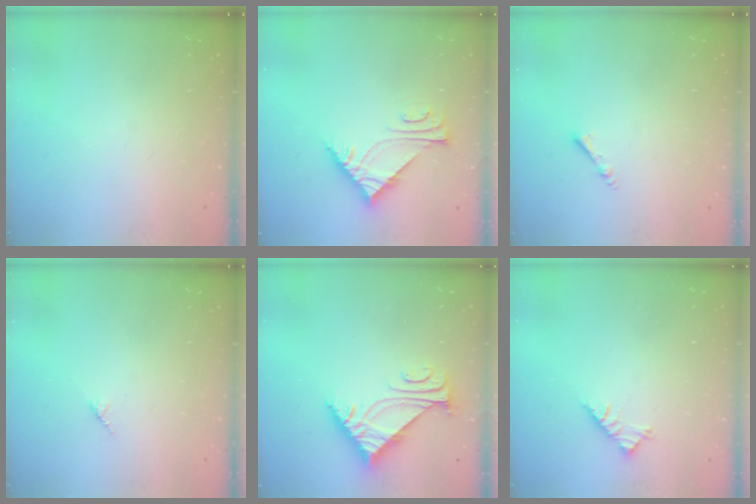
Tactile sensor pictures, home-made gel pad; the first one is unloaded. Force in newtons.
{"total": 7.0, "press": 7.0, "slide": 0.1}
{"total": 2.2, "press": 2.1, "slide": 0.4}
{"total": 2.7, "press": 2.7, "slide": 0.2}
{"total": 7.0, "press": 7.0, "slide": 0.3}
{"total": 4.7, "press": 4.7, "slide": 0.9}